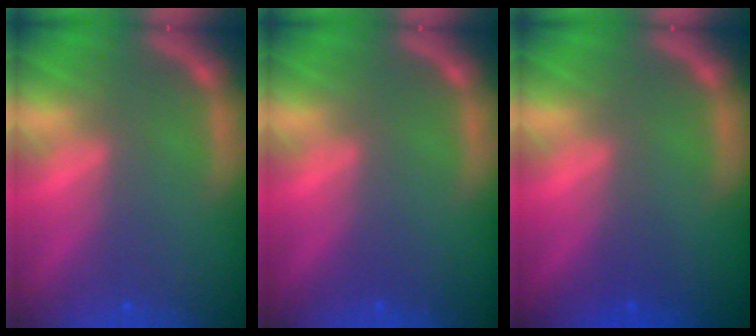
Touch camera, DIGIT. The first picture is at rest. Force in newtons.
{"total": 0.0}
{"total": 1.0}